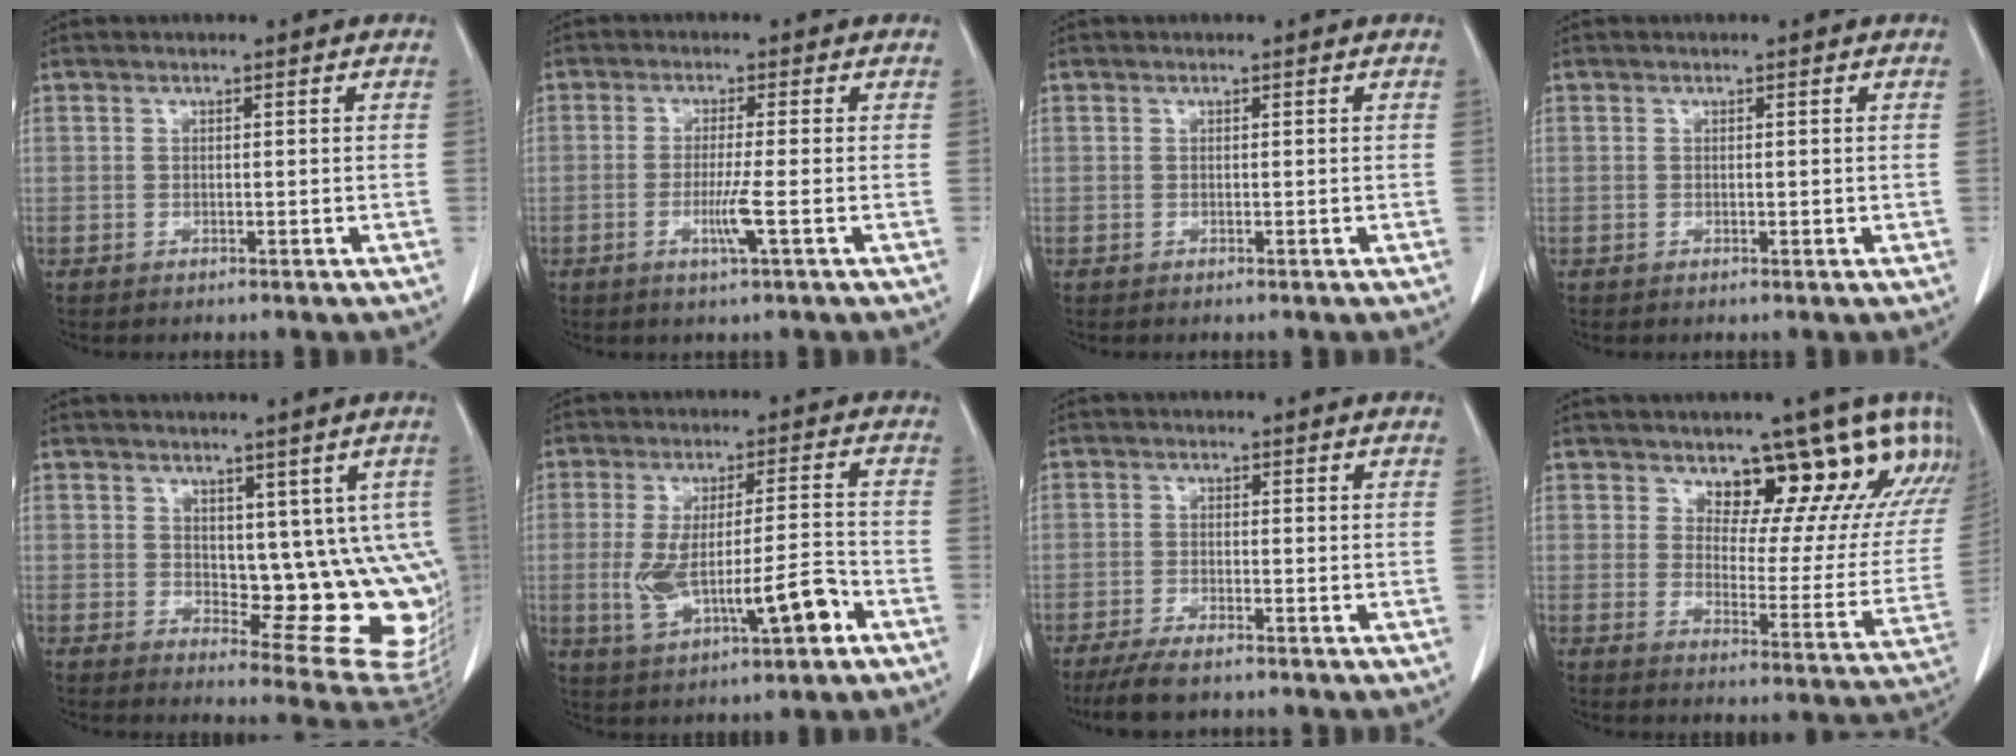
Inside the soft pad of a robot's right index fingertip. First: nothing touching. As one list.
[{"total": 4.0, "force": [-1.3, -0.7, 3.7], "torque": [-0.075, -0.010, -0.026]}, {"total": 0.0}, {"total": 0.0}, {"total": 12.7, "force": [1.8, 5.8, 11.1], "torque": [-0.116, -0.015, 0.036]}, {"total": 11.8, "force": [-3.5, 2.5, 11.0], "torque": [-0.203, 0.008, -0.046]}, {"total": 5.4, "force": [-4.3, 0.9, 3.1], "torque": [-0.059, -0.013, -0.074]}, {"total": 17.2, "force": [13.5, 7.0, 8.0], "torque": [-0.069, -0.024, 0.144]}]